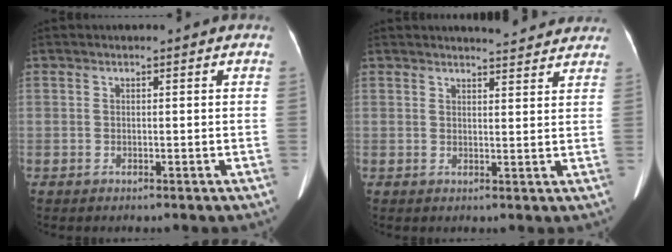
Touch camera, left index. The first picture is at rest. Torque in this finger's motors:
{"motor_torque": [-0.03, -0.12, -0.13, 0.01]}